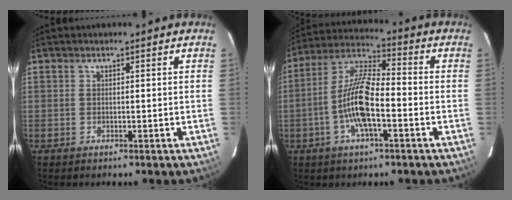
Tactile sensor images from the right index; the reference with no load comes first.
{"total": 11.4, "force": [-2.9, 2.8, 10.6], "torque": [-0.218, 0.012, -0.056]}